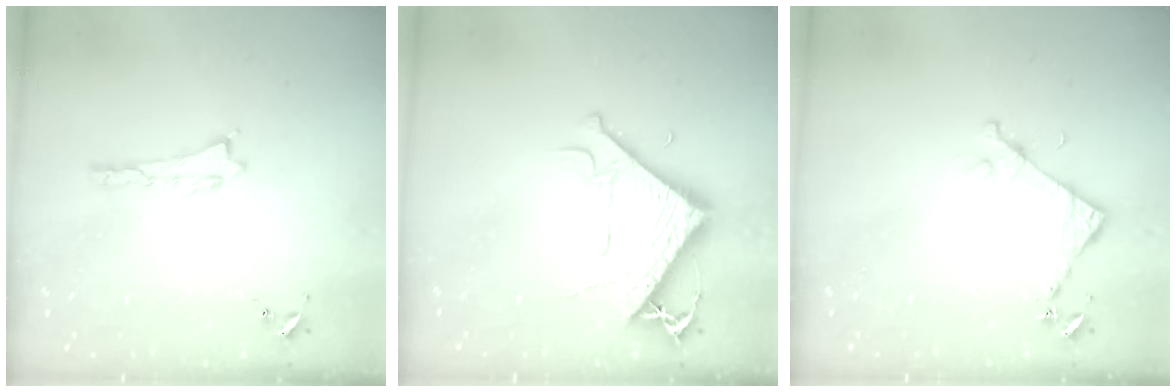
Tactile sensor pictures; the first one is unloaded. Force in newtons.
{"total": 8.0, "press": 7.9, "slide": 0.8}
{"total": 4.5, "press": 4.5, "slide": 0.3}